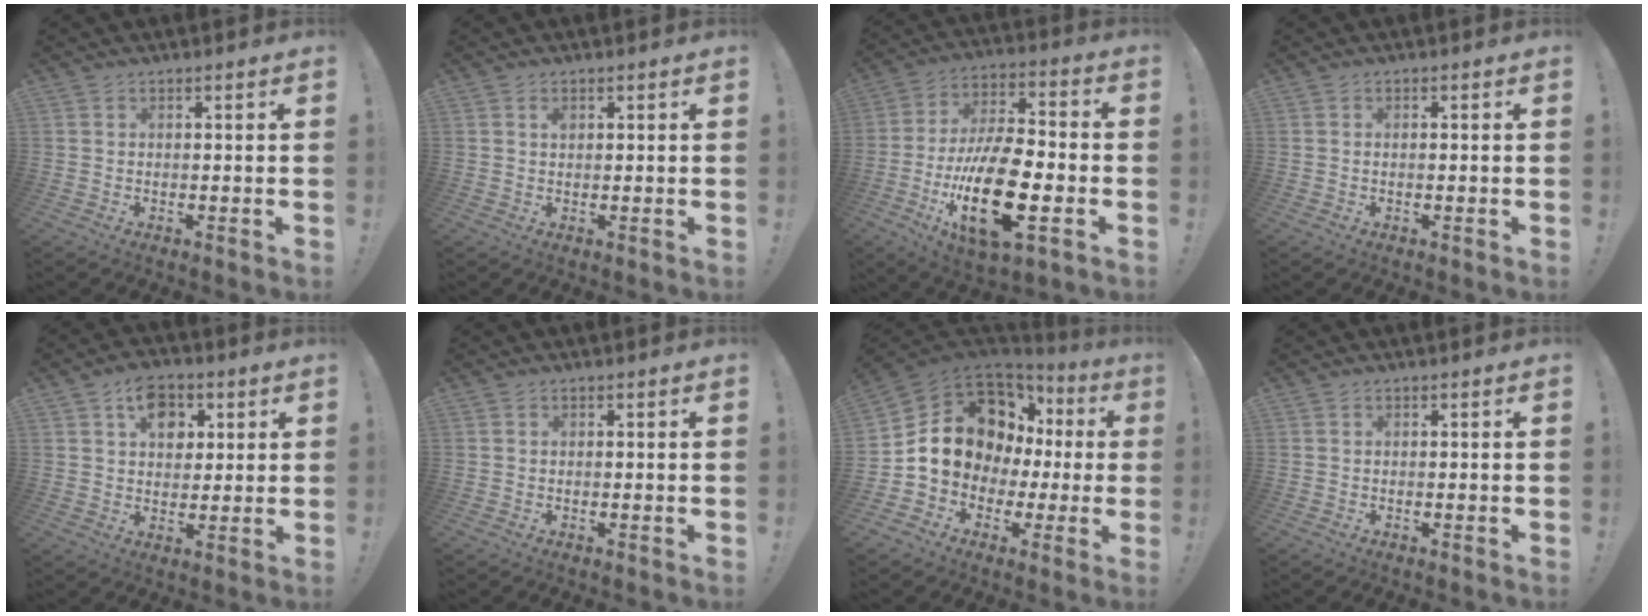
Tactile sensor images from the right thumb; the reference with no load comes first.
{"total": 1.0, "force": [0.5, 0.7, 0.5], "torque": [0.004, -0.005, 0.006]}
{"total": 23.0, "force": [-6.8, 9.5, 19.8], "torque": [-0.375, 0.025, -0.105]}
{"total": 0.6, "force": [-0.2, -0.1, 0.5], "torque": [-0.014, 0.001, -0.003]}
{"total": 8.9, "force": [3.5, 6.8, 4.6], "torque": [-0.051, -0.010, 0.062]}
{"total": 0.0}
{"total": 15.5, "force": [3.5, 12.7, 8.2], "torque": [-0.122, -0.023, 0.088]}
{"total": 0.0}